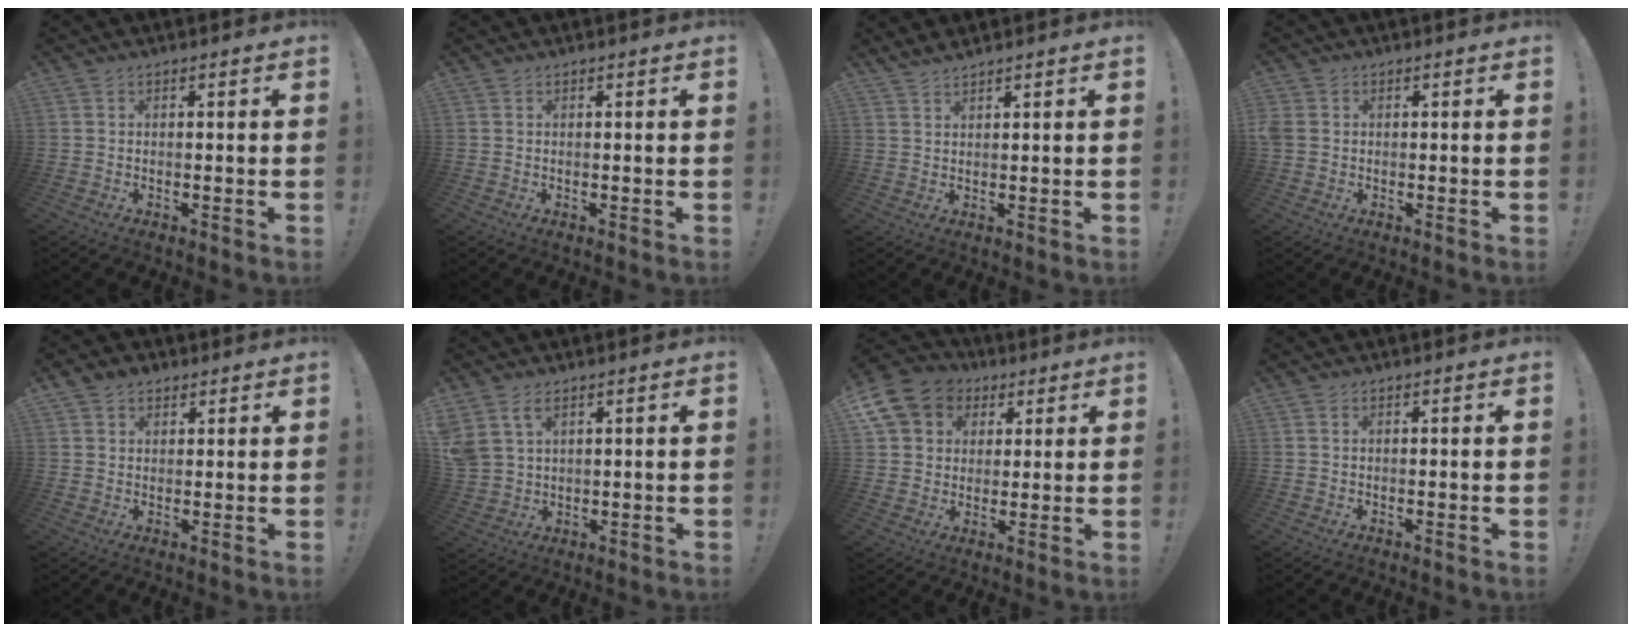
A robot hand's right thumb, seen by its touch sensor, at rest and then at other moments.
{"total": 0.0}
{"total": 2.3, "force": [2.3, 0.0, 0.6], "torque": [-0.015, -0.012, 0.043]}
{"total": 2.8, "force": [0.2, 2.4, 1.4], "torque": [-0.034, 0.003, 0.008]}
{"total": 4.0, "force": [2.6, 2.8, 1.3], "torque": [-0.018, -0.007, 0.047]}
{"total": 5.6, "force": [3.3, 3.4, 2.9], "torque": [-0.066, -0.009, 0.067]}
{"total": 12.4, "force": [5.1, 10.3, 4.6], "torque": [-0.068, -0.025, 0.106]}
{"total": 0.0}